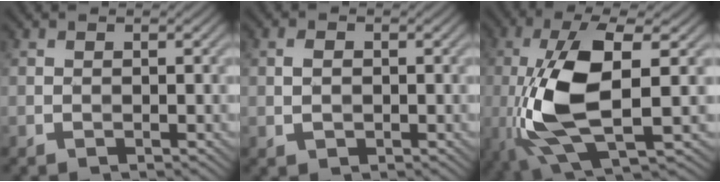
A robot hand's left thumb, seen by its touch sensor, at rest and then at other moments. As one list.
[{"total": 1.7, "force": [-0.1, 1.2, 1.2], "torque": [-0.027, 0.001, -0.001]}, {"total": 11.5, "force": [-1.6, 3.9, 10.7], "torque": [-0.232, 0.000, -0.030]}]